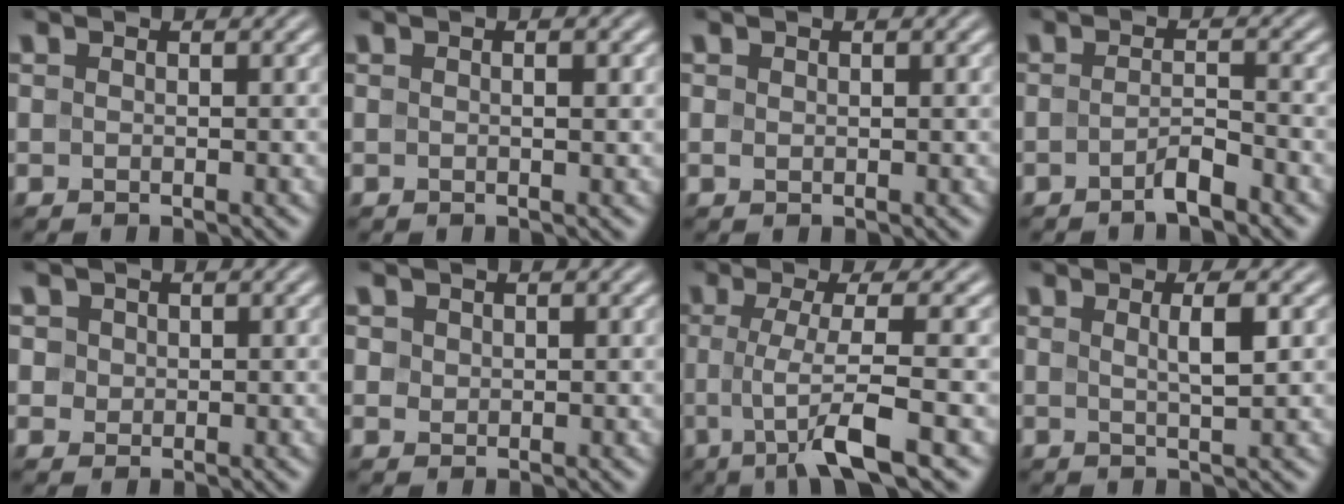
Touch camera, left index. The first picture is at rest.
{"total": 1.0, "force": [0.2, 0.1, 1.0], "torque": [-0.017, 0.002, 0.002]}
{"total": 0.6, "force": [0.2, 0.4, 0.4], "torque": [-0.008, 0.000, 0.005]}
{"total": 2.2, "force": [-1.4, 0.4, 1.6], "torque": [-0.028, 0.006, -0.031]}
{"total": 1.7, "force": [0.7, 1.5, 0.6], "torque": [-0.011, 0.004, 0.017]}
{"total": 1.0, "force": [0.5, 0.8, 0.3], "torque": [-0.003, -0.002, 0.012]}
{"total": 6.1, "force": [-1.2, 1.1, 5.8], "torque": [-0.100, -0.003, -0.027]}
{"total": 2.7, "force": [0.7, 0.5, 2.6], "torque": [-0.038, 0.002, 0.008]}